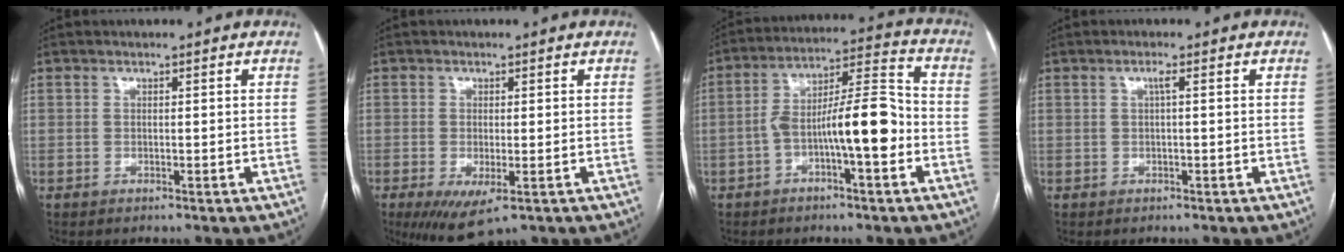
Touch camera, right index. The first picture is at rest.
{"total": 6.3, "force": [-3.3, 2.4, 4.8], "torque": [-0.074, -0.018, -0.046]}
{"total": 11.7, "force": [-3.4, 2.0, 11.0], "torque": [-0.190, 0.029, -0.055]}
{"total": 1.0, "force": [0.2, -0.1, 1.0], "torque": [-0.019, 0.003, 0.003]}